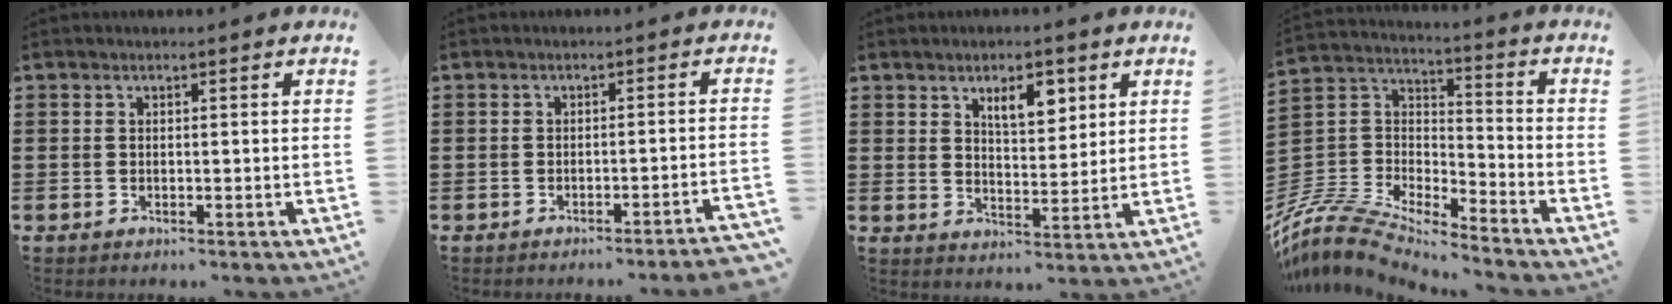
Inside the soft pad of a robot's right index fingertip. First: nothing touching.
{"total": 2.1, "force": [-1.8, -0.6, 1.0], "torque": [-0.017, -0.005, -0.037]}
{"total": 5.7, "force": [3.1, 2.5, 4.0], "torque": [-0.064, 0.001, 0.048]}
{"total": 8.4, "force": [-8.1, 1.1, 1.9], "torque": [-0.069, -0.011, -0.173]}